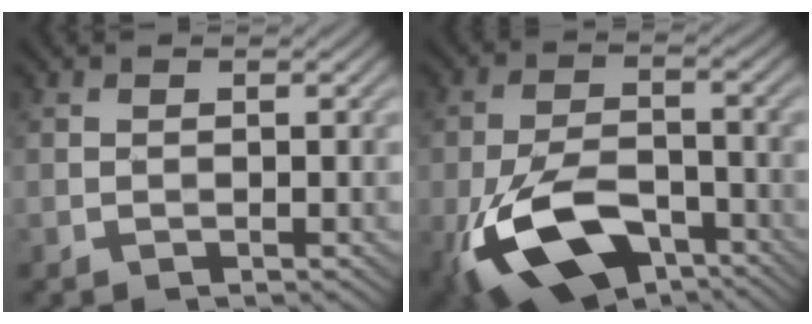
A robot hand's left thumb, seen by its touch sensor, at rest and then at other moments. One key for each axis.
{"total": 13.4, "fx": -7.1, "fy": 6.7, "fz": 9.2, "tx": -0.204, "ty": -0.022, "tz": -0.138}